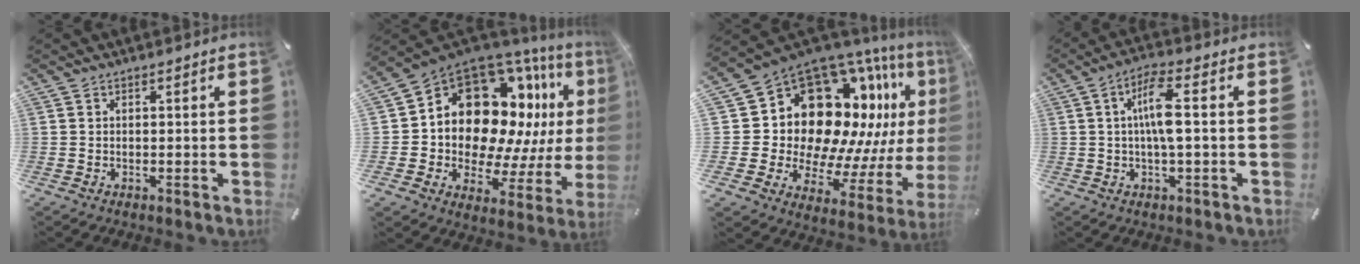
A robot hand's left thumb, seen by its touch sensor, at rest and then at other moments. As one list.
[{"total": 18.6, "force": [6.4, 13.2, 11.4], "torque": [-0.199, -0.069, 0.124]}, {"total": 19.4, "force": [8.6, 13.4, 11.0], "torque": [-0.187, -0.109, 0.172]}, {"total": 8.1, "force": [0.4, 1.6, 7.9], "torque": [-0.154, 0.005, 0.003]}]